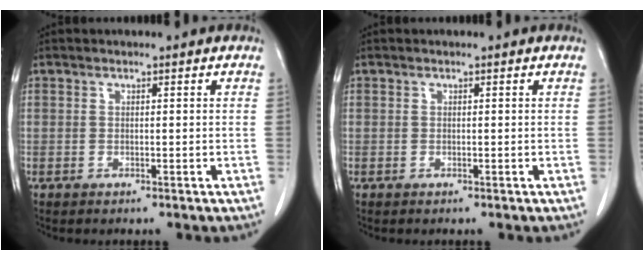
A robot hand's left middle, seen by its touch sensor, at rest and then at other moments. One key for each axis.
{"total": 0.0}